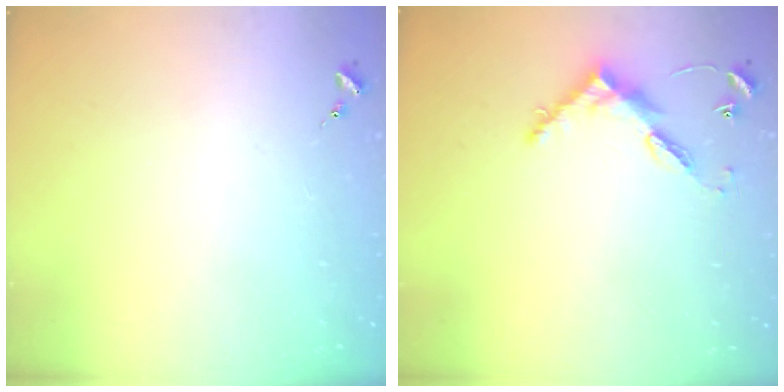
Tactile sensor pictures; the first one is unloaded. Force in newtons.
{"total": 6.8, "press": 6.8, "slide": 0.5}